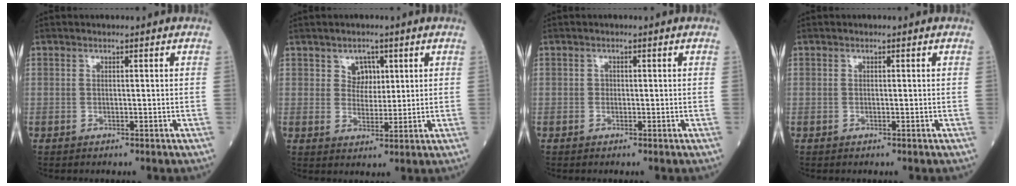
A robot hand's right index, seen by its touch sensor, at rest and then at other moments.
{"total": 4.6, "force": [1.9, 3.6, 2.2], "torque": [-0.040, 0.010, 0.038]}
{"total": 1.0, "force": [-0.1, 0.9, 0.5], "torque": [-0.026, 0.013, -0.001]}
{"total": 0.0}